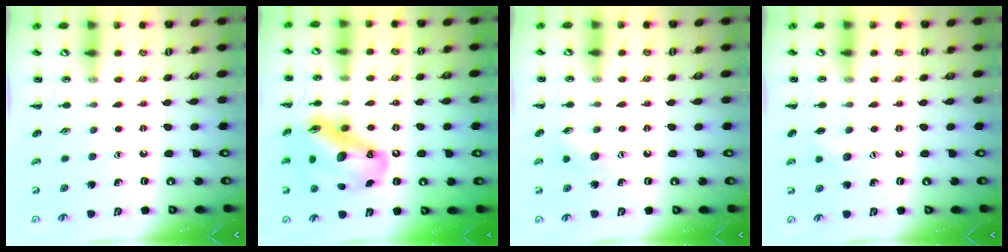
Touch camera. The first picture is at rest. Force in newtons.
{"total": 18.7, "press": 17.8, "slide": 5.6}
{"total": 6.3, "press": 6.1, "slide": 1.7}
{"total": 4.5, "press": 4.4, "slide": 0.9}